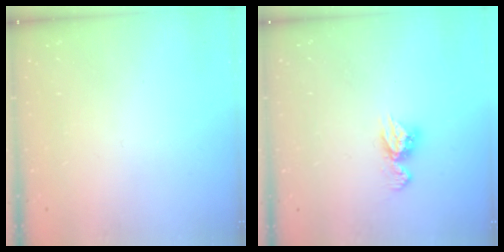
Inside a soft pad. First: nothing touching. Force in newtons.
{"total": 7.8, "press": 7.8, "slide": 0.6}